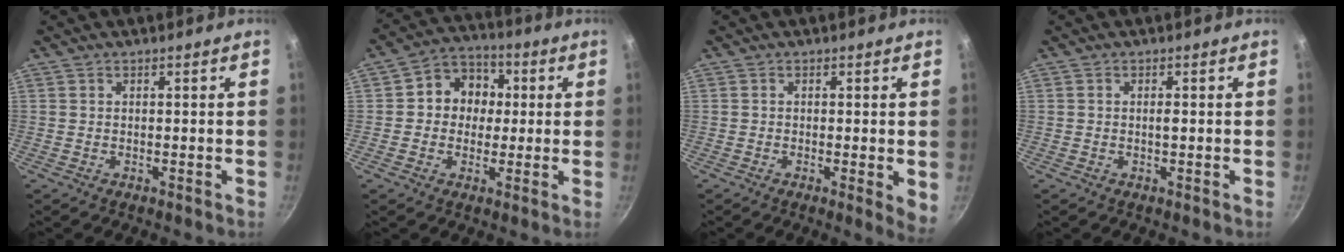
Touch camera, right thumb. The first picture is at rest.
{"total": 9.3, "force": [0.8, 8.2, 4.3], "torque": [-0.020, 0.017, -0.004]}
{"total": 3.9, "force": [-0.3, 1.0, 3.7], "torque": [-0.045, -0.013, -0.007]}
{"total": 0.8, "force": [-0.1, 0.2, 0.8], "torque": [-0.015, 0.002, -0.002]}